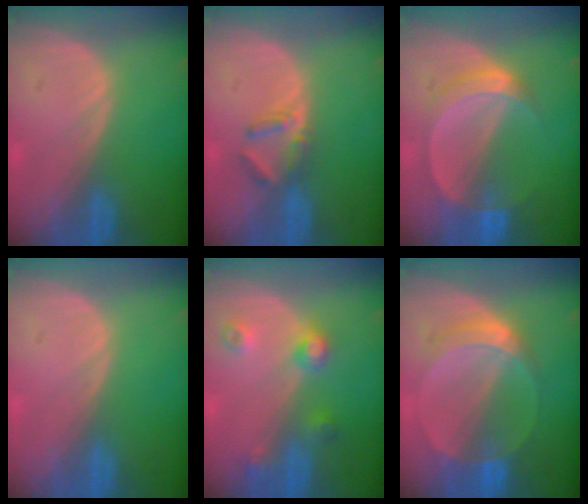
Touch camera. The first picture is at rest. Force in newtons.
{"total": 3.5, "press": 3.4, "slide": 1.1}
{"total": 5.7, "press": 5.2, "slide": 2.4}
{"total": 0.0}
{"total": 4.5, "press": 4.0, "slide": 2.1}
{"total": 6.2, "press": 5.7, "slide": 2.6}